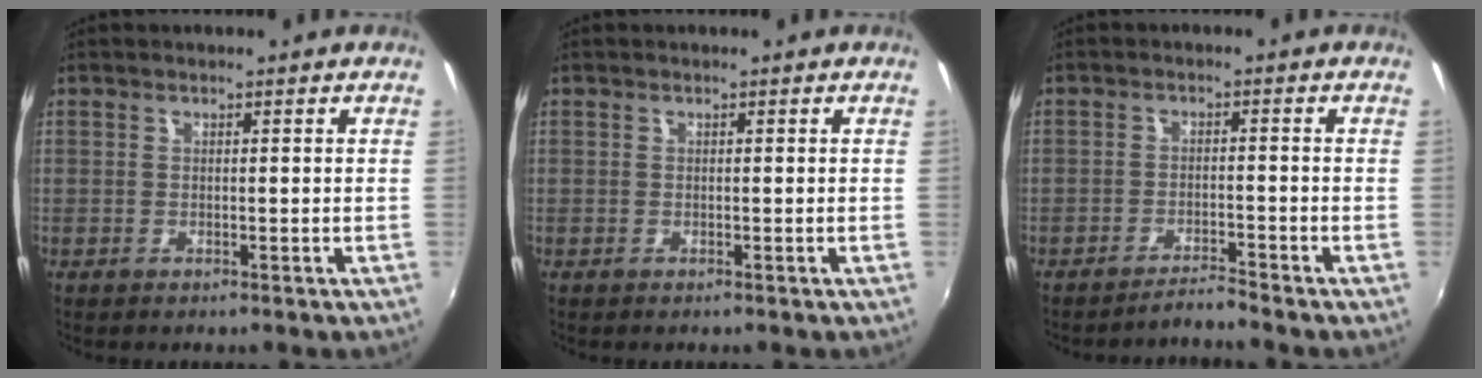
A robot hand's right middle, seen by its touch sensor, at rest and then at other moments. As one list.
[{"total": 0.0}, {"total": 2.8, "force": [-2.7, -0.9, 0.1], "torque": [-0.014, 0.004, -0.046]}]